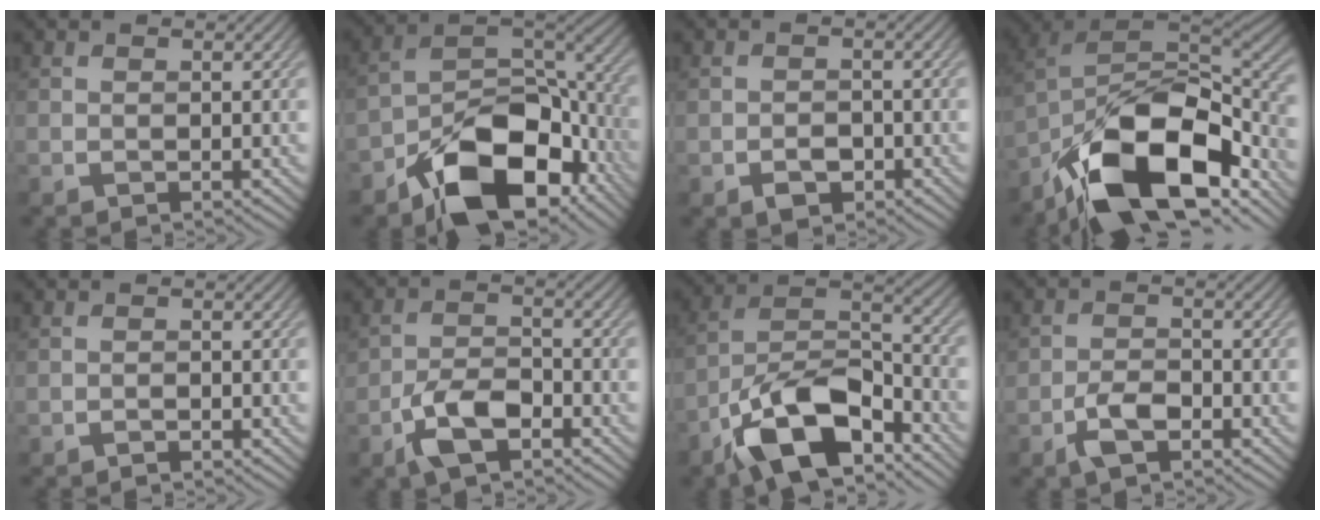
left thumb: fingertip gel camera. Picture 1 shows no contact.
{"total": 15.7, "force": [-8.8, 8.4, 9.9], "torque": [-0.155, -0.017, -0.165]}
{"total": 2.6, "force": [-1.4, 1.6, 1.5], "torque": [-0.026, -0.002, -0.026]}
{"total": 17.9, "force": [-10.4, 8.6, 11.8], "torque": [-0.214, -0.022, -0.186]}
{"total": 0.7, "force": [-0.6, 0.2, 0.4], "torque": [-0.007, -0.001, -0.009]}
{"total": 5.9, "force": [-3.2, 2.9, 4.0], "torque": [-0.083, -0.001, -0.068]}
{"total": 14.4, "force": [-9.1, 6.2, 9.3], "torque": [-0.177, -0.003, -0.189]}
{"total": 3.8, "force": [-2.1, 1.9, 2.6], "torque": [-0.051, 0.001, -0.044]}